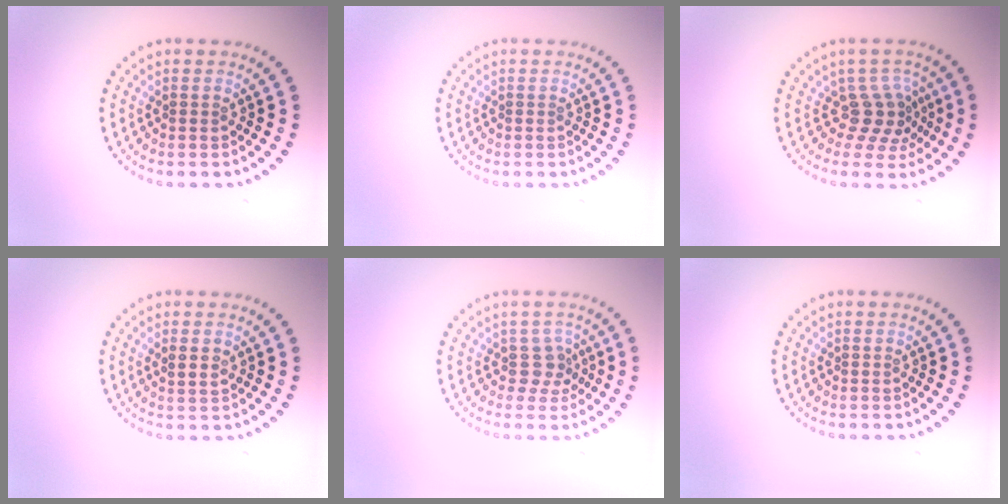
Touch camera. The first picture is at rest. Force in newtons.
{"total": 0.0}
{"total": 3.0, "press": 2.2, "slide": 2.1}
{"total": 1.2, "press": 1.1, "slide": 0.4}
{"total": 1.9, "press": 1.4, "slide": 1.3}
{"total": 0.0}